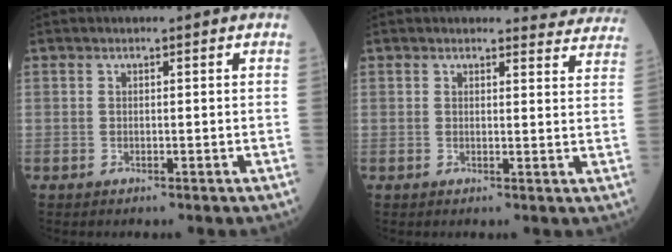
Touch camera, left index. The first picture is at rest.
{"total": 7.0, "force": [6.9, 1.4, 0.0], "torque": [0.031, -0.021, 0.045]}